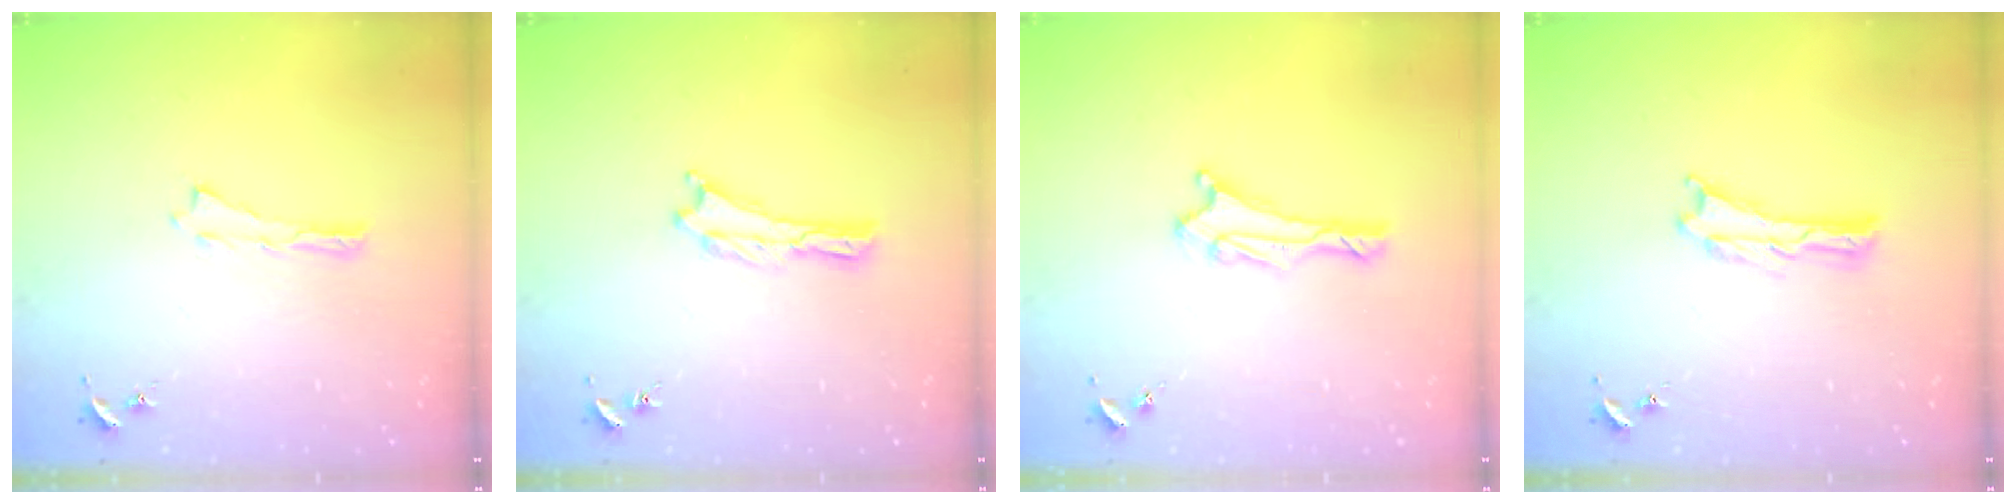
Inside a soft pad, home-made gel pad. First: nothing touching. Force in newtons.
{"total": 0.0}
{"total": 2.0, "press": 1.8, "slide": 0.8}
{"total": 0.0}